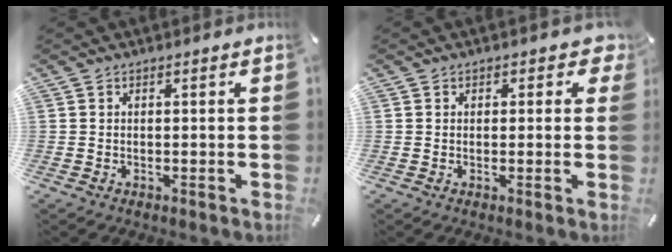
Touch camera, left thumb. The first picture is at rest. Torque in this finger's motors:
{"motor_torque": [0.30, 0.09, 0.22, 0.20, 0.01]}